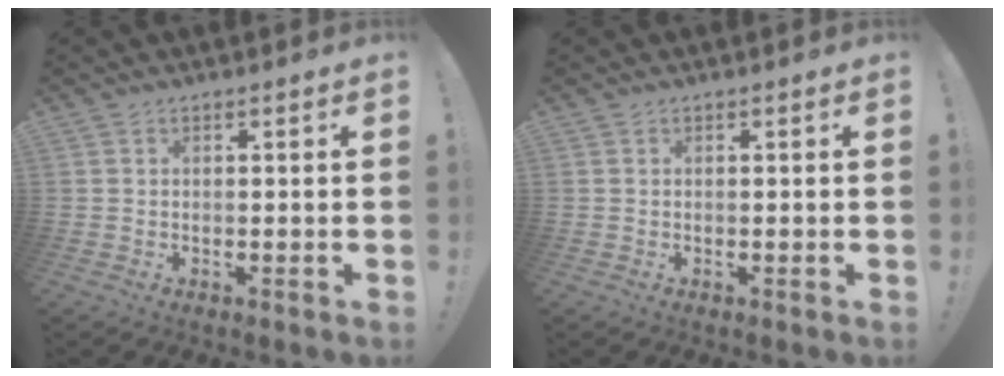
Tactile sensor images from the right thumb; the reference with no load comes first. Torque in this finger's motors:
{"motor_torque": [-0.04, 0.04, 0.00, 0.00, 0.00]}